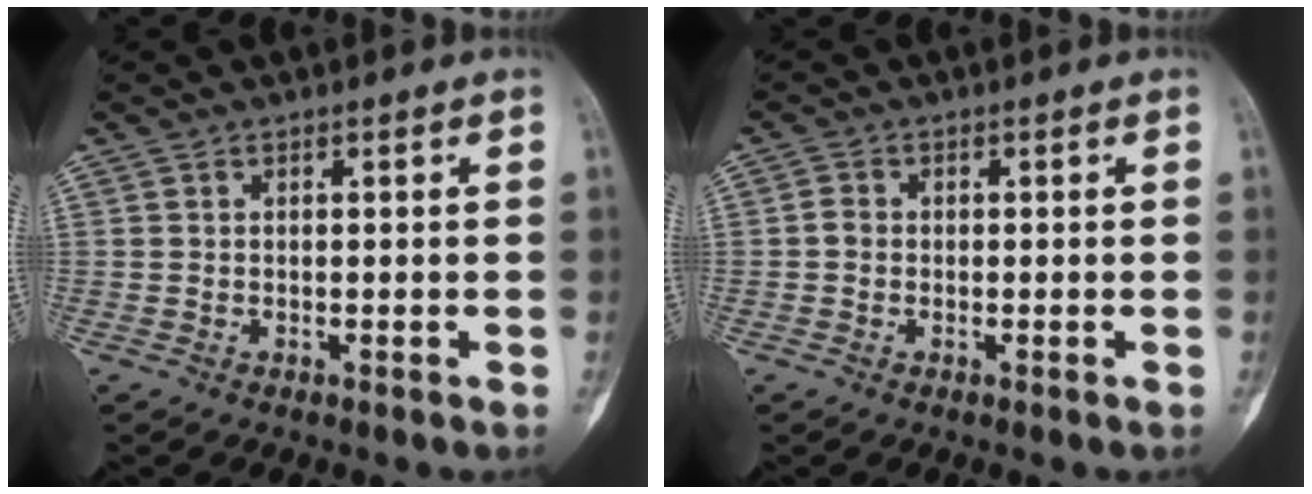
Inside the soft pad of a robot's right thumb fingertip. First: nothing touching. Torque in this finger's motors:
{"motor_torque": [-0.01, 0.01, 0.12, -0.14, -0.05]}